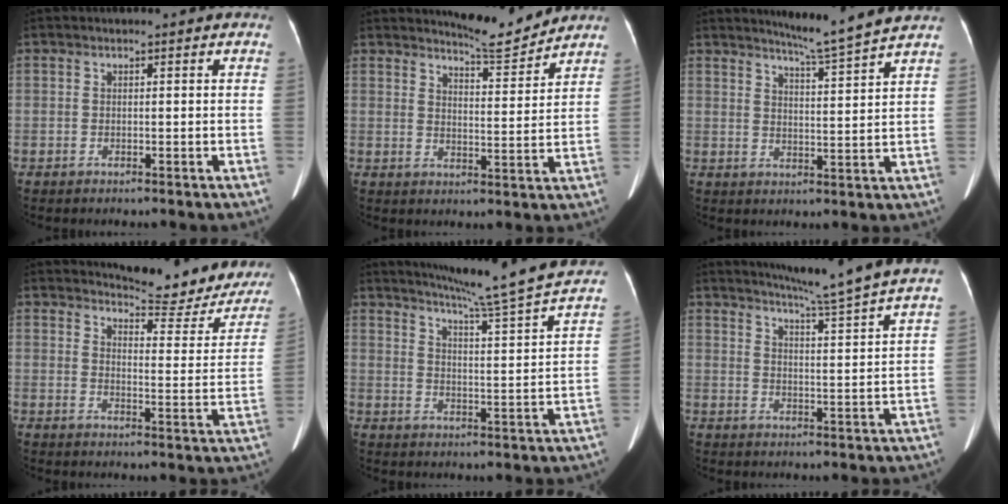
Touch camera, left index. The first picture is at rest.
{"total": 6.3, "force": [6.2, -0.3, 0.7], "torque": [-0.022, -0.021, 0.094]}
{"total": 7.5, "force": [6.8, -1.8, 2.5], "torque": [-0.048, -0.015, 0.103]}
{"total": 14.6, "force": [13.9, 2.7, 3.7], "torque": [-0.035, -0.055, 0.149]}
{"total": 18.6, "force": [16.5, -1.8, 8.3], "torque": [-0.137, -0.044, 0.211]}
{"total": 14.2, "force": [12.6, -2.4, 6.0], "torque": [-0.102, -0.039, 0.163]}